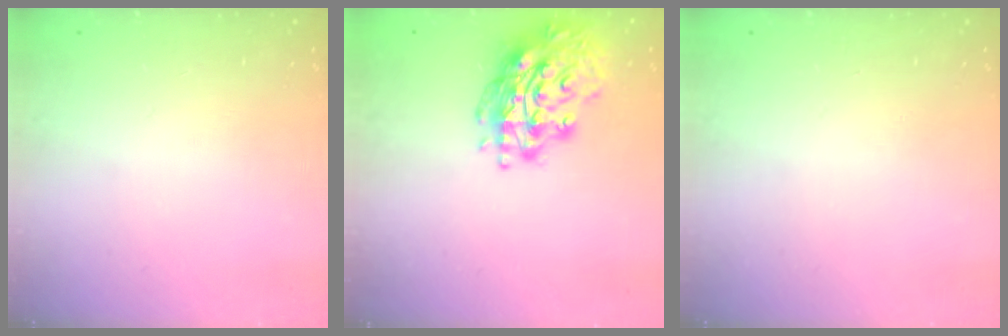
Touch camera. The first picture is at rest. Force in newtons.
{"total": 17.4, "press": 17.3, "slide": 1.8}
{"total": 0.6, "press": 0.0, "slide": 0.6}